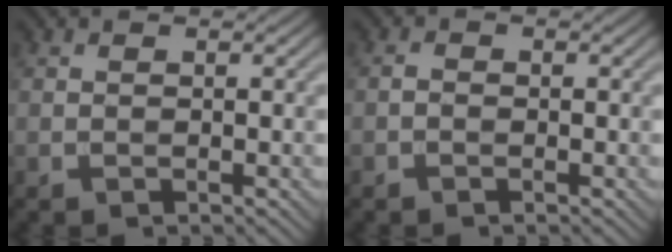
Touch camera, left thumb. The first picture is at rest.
{"total": 0.7, "force": [-0.5, 0.3, 0.4], "torque": [-0.008, 0.001, -0.012]}